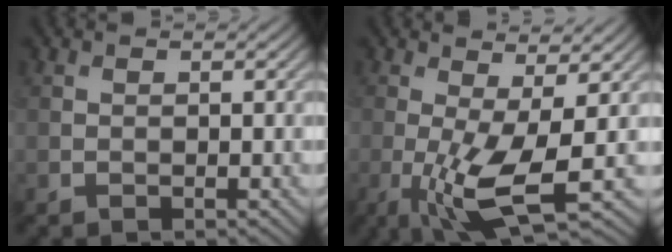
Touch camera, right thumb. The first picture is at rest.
{"total": 7.7, "force": [-1.3, 1.9, 7.4], "torque": [-0.156, -0.011, -0.025]}